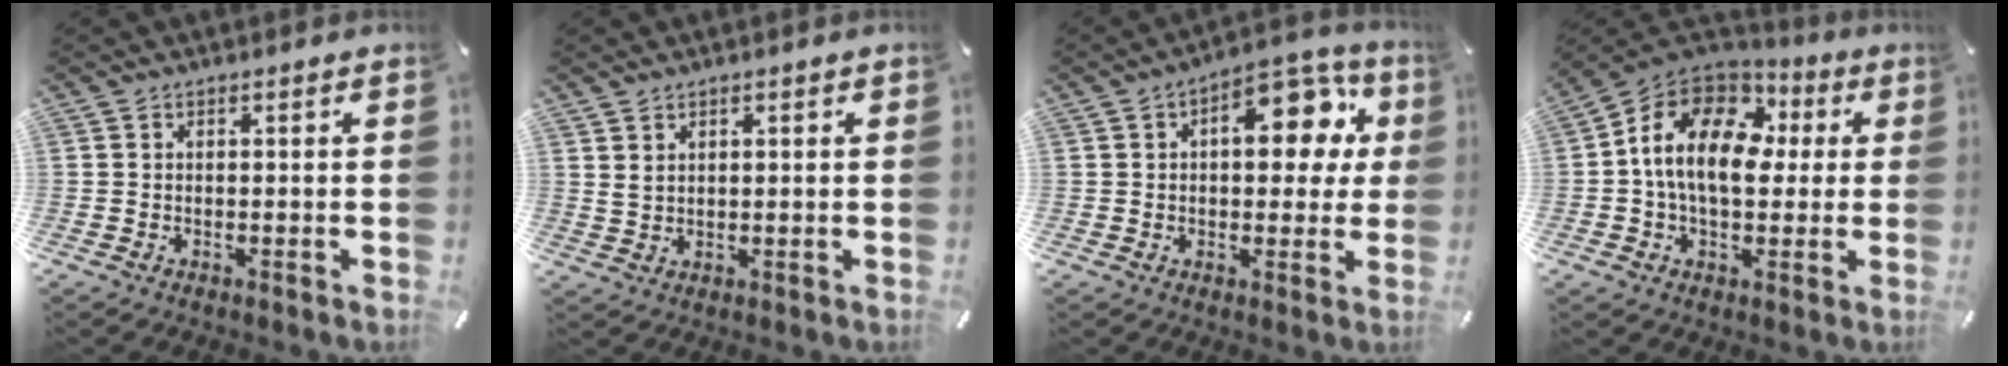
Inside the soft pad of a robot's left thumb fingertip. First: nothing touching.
{"total": 2.1, "force": [1.3, 1.6, 0.5], "torque": [-0.013, 0.002, 0.024]}
{"total": 14.2, "force": [3.9, 7.8, 11.2], "torque": [-0.135, -0.017, 0.060]}
{"total": 15.3, "force": [0.8, 10.2, 11.3], "torque": [-0.227, 0.011, 0.008]}